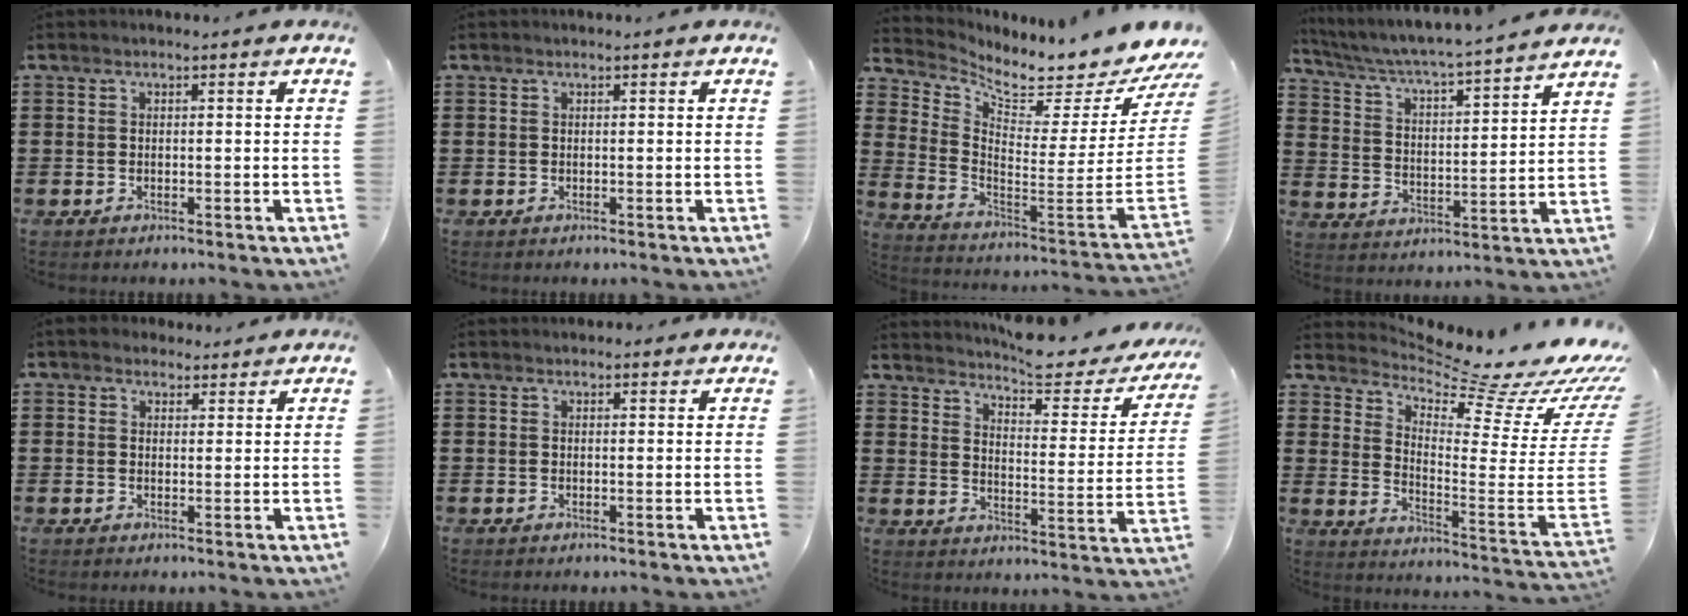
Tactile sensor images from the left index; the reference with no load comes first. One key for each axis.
{"total": 0.0}
{"total": 5.1, "fx": 4.8, "fy": 0.1, "fz": 2.0, "tx": -0.057, "ty": -0.072, "tz": 0.069}
{"total": 4.1, "fx": 3.8, "fy": -0.3, "fz": 1.5, "tx": -0.050, "ty": -0.036, "tz": 0.054}
{"total": 2.4, "fx": 1.8, "fy": 1.5, "fz": 0.2, "tx": -0.003, "ty": 0.005, "tz": 0.033}
{"total": 1.0, "fx": 0.9, "fy": 0.4, "fz": 0.2, "tx": -0.006, "ty": 0.004, "tz": 0.017}
{"total": 6.3, "fx": 5.9, "fy": 0.5, "fz": 2.4, "tx": -0.060, "ty": -0.037, "tz": 0.097}
{"total": 9.0, "fx": 8.0, "fy": 1.1, "fz": 4.0, "tx": -0.089, "ty": -0.085, "tz": 0.125}